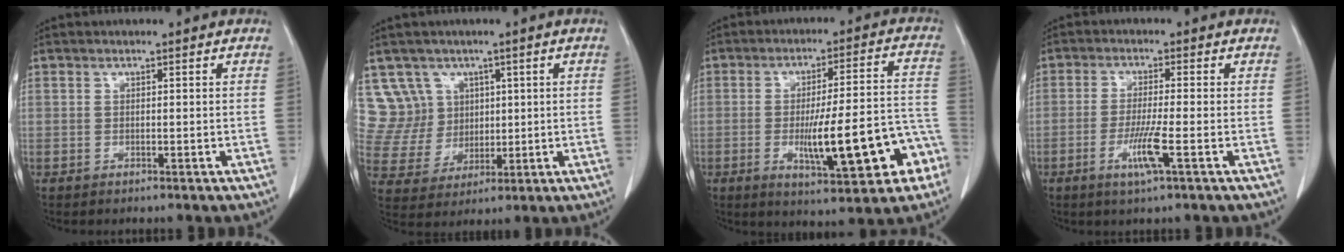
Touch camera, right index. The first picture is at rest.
{"total": 8.6, "force": [3.9, 7.6, -0.1], "torque": [-0.004, 0.031, 0.092]}
{"total": 15.7, "force": [-5.1, 2.9, 14.6], "torque": [-0.203, 0.020, -0.058]}
{"total": 5.2, "force": [-2.0, -0.4, 4.7], "torque": [-0.096, -0.013, -0.037]}